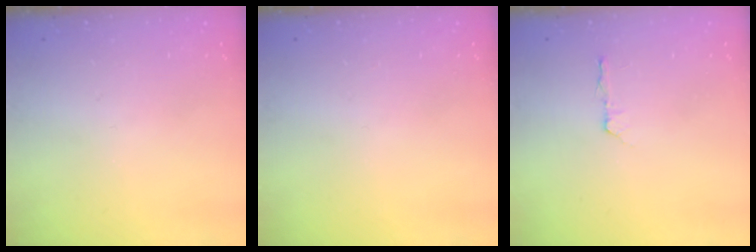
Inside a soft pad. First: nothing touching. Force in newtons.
{"total": 0.0}
{"total": 3.0, "press": 2.5, "slide": 1.6}